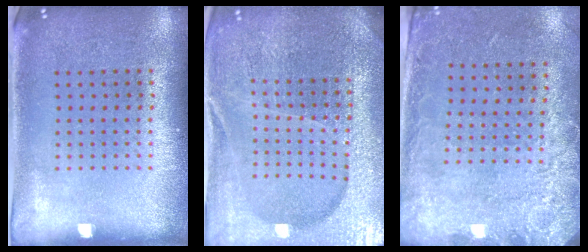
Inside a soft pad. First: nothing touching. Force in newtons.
{"total": 5.5, "press": 5.0, "slide": 2.5}
{"total": 2.8, "press": 2.0, "slide": 1.9}